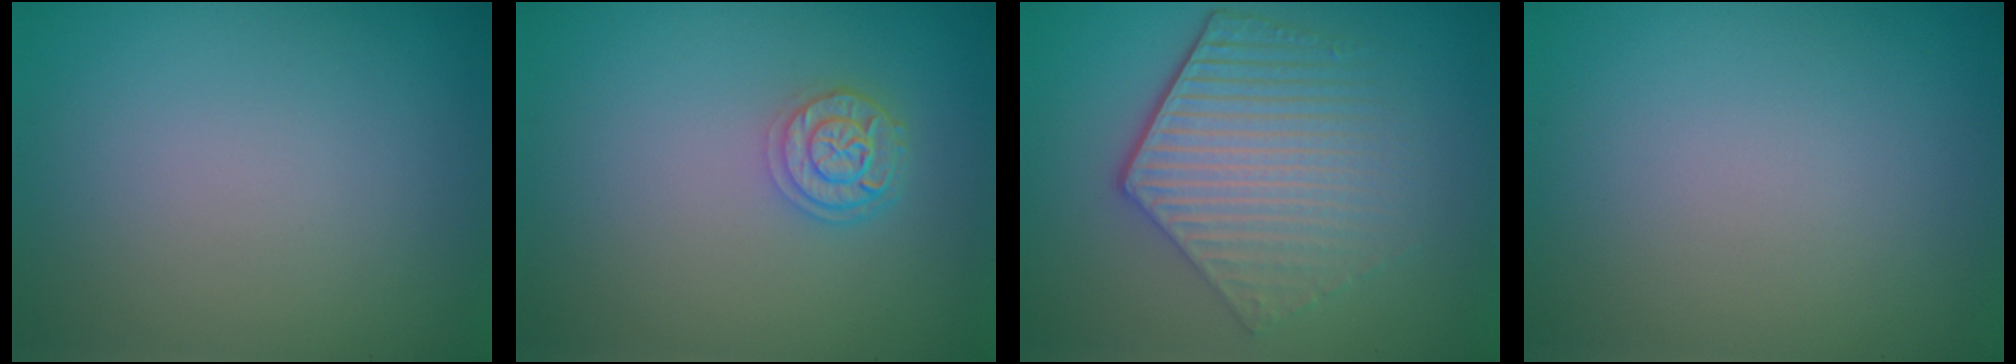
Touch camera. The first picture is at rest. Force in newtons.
{"total": 2.8, "press": 2.3, "slide": 1.5}
{"total": 6.1, "press": 4.4, "slide": 4.2}
{"total": 0.0}